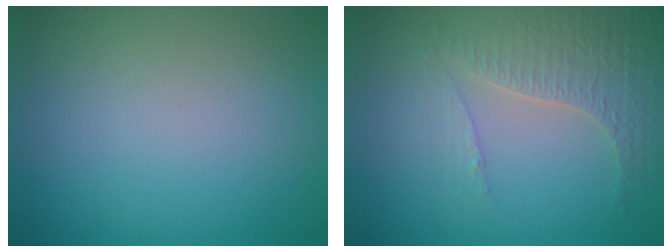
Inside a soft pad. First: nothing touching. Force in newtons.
{"total": 4.2, "press": 3.0, "slide": 2.9}